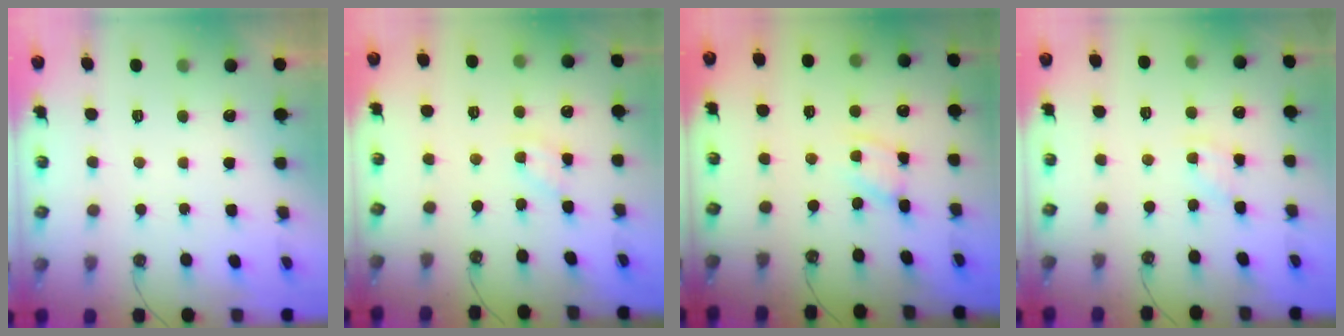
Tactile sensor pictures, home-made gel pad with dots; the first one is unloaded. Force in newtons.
{"total": 3.4, "press": 3.4, "slide": 0.2}
{"total": 2.7, "press": 2.7, "slide": 0.1}
{"total": 3.9, "press": 3.9, "slide": 0.5}